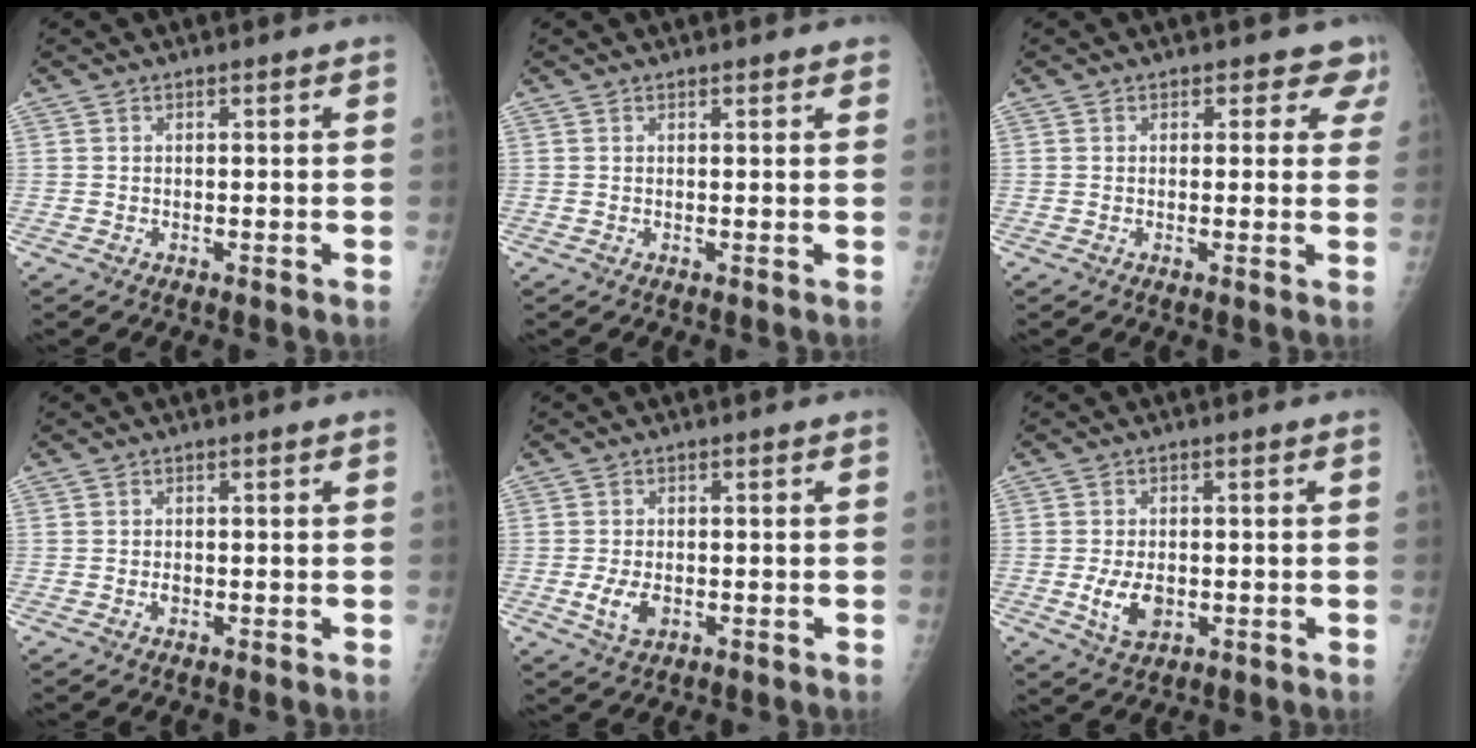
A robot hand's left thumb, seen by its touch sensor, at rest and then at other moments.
{"total": 1.4, "force": [1.1, 0.6, 0.7], "torque": [0.000, -0.002, 0.009]}
{"total": 4.2, "force": [3.0, 2.8, 1.0], "torque": [0.030, -0.013, 0.017]}
{"total": 1.1, "force": [-0.2, 0.8, 0.7], "torque": [-0.007, 0.001, -0.005]}
{"total": 4.5, "force": [-1.1, 2.8, 3.4], "torque": [-0.063, -0.004, -0.016]}
{"total": 6.0, "force": [-1.2, 3.8, 4.5], "torque": [-0.075, -0.006, -0.016]}